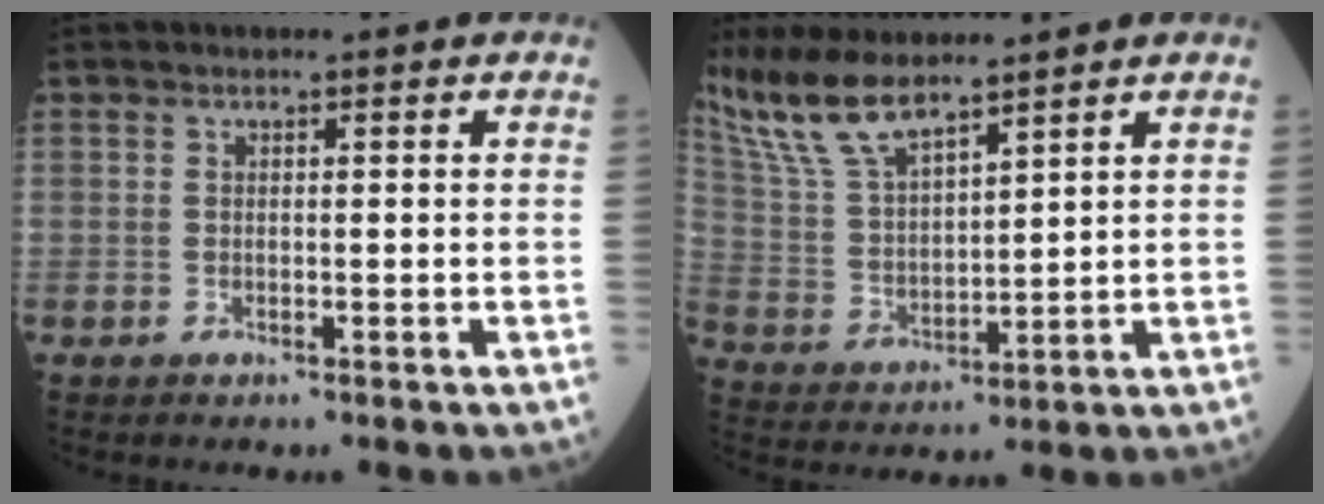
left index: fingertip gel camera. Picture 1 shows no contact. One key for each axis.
{"total": 10.0, "fx": 8.5, "fy": 1.7, "fz": 4.9, "tx": -0.120, "ty": 0.009, "tz": 0.180}